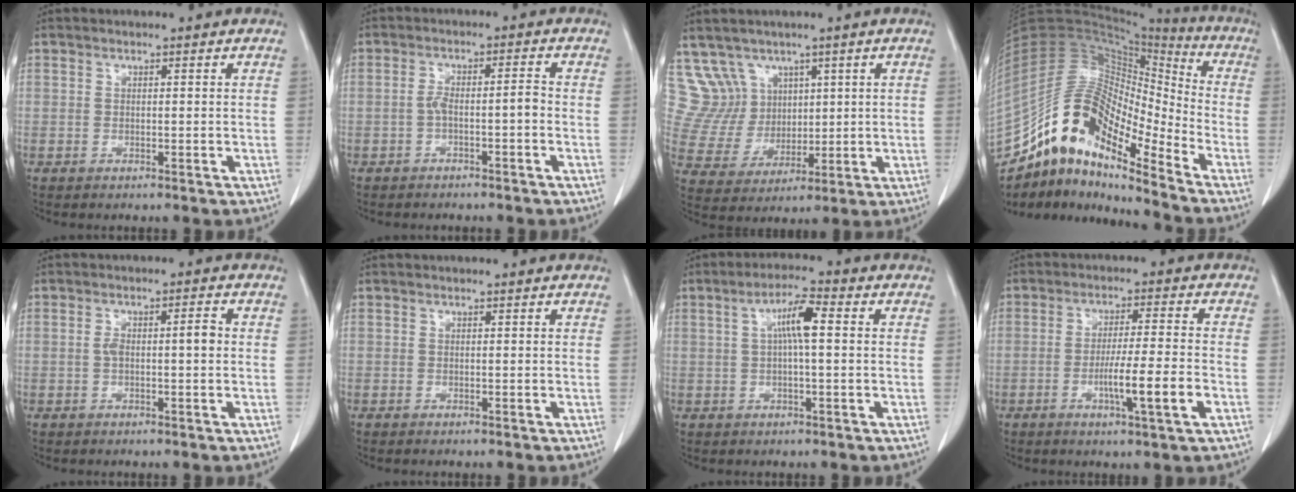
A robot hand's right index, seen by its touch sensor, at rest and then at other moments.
{"total": 3.6, "force": [-1.2, 0.7, 3.3], "torque": [-0.058, 0.015, -0.019]}
{"total": 9.3, "force": [5.7, 7.3, 0.4], "torque": [-0.019, 0.036, 0.127]}
{"total": 17.8, "force": [-13.0, 4.5, 11.3], "torque": [-0.202, 0.046, -0.232]}
{"total": 3.7, "force": [0.0, 0.9, 3.5], "torque": [-0.068, 0.016, 0.002]}
{"total": 0.0}
{"total": 5.6, "force": [0.9, 0.6, 5.4], "torque": [-0.101, 0.014, 0.015]}
{"total": 8.0, "force": [-2.7, -0.4, 7.6], "torque": [-0.126, -0.010, -0.048]}